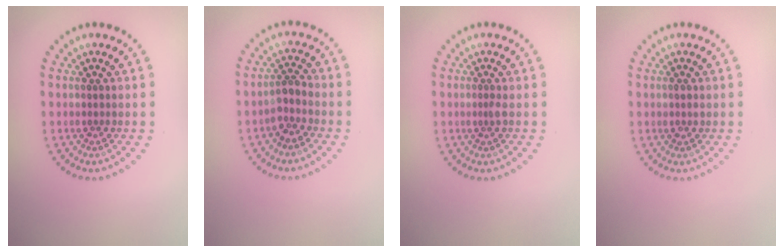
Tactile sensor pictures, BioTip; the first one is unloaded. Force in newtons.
{"total": 2.0, "press": 1.6, "slide": 1.2}
{"total": 0.7, "press": 0.5, "slide": 0.5}
{"total": 0.7, "press": 0.7, "slide": 0.3}